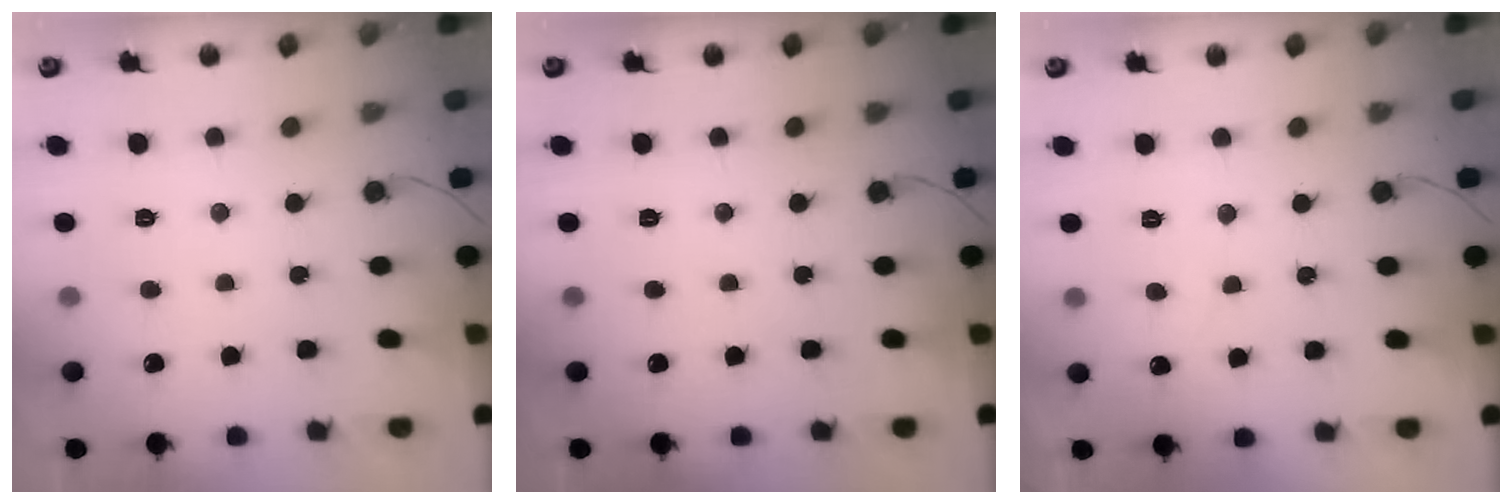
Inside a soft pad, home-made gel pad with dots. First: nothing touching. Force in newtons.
{"total": 0.0}
{"total": 1.9, "press": 1.9, "slide": 0.2}